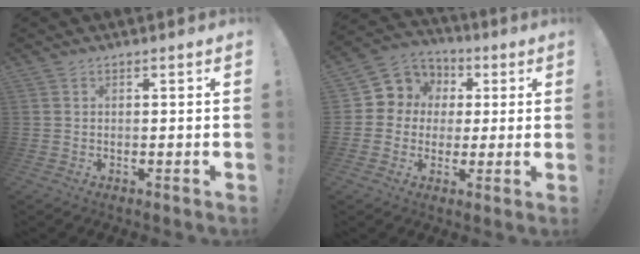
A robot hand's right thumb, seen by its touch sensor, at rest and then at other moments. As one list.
[{"total": 8.8, "force": [1.1, 8.5, 2.2], "torque": [-0.027, -0.005, 0.029]}]